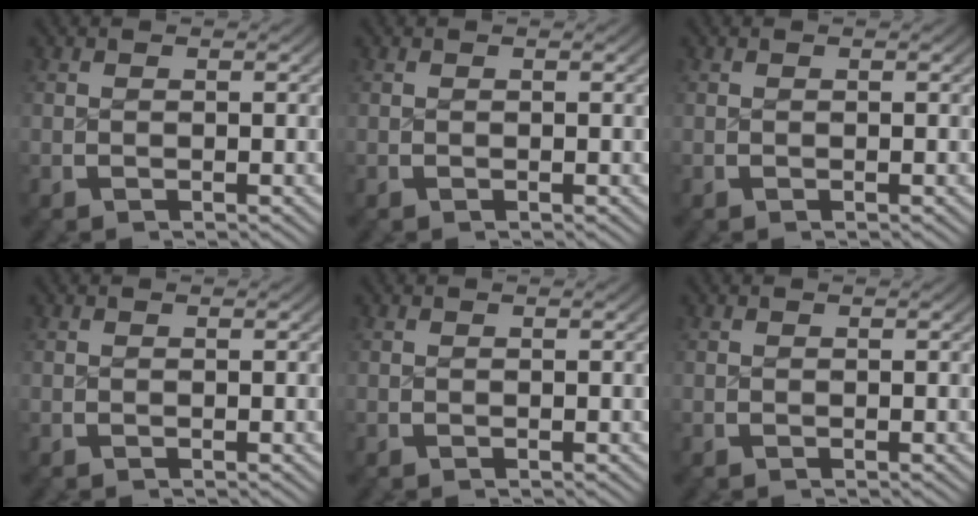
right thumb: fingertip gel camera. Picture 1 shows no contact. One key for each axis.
{"total": 0.0}
{"total": 0.0}
{"total": 0.0}
{"total": 0.0}
{"total": 0.0}